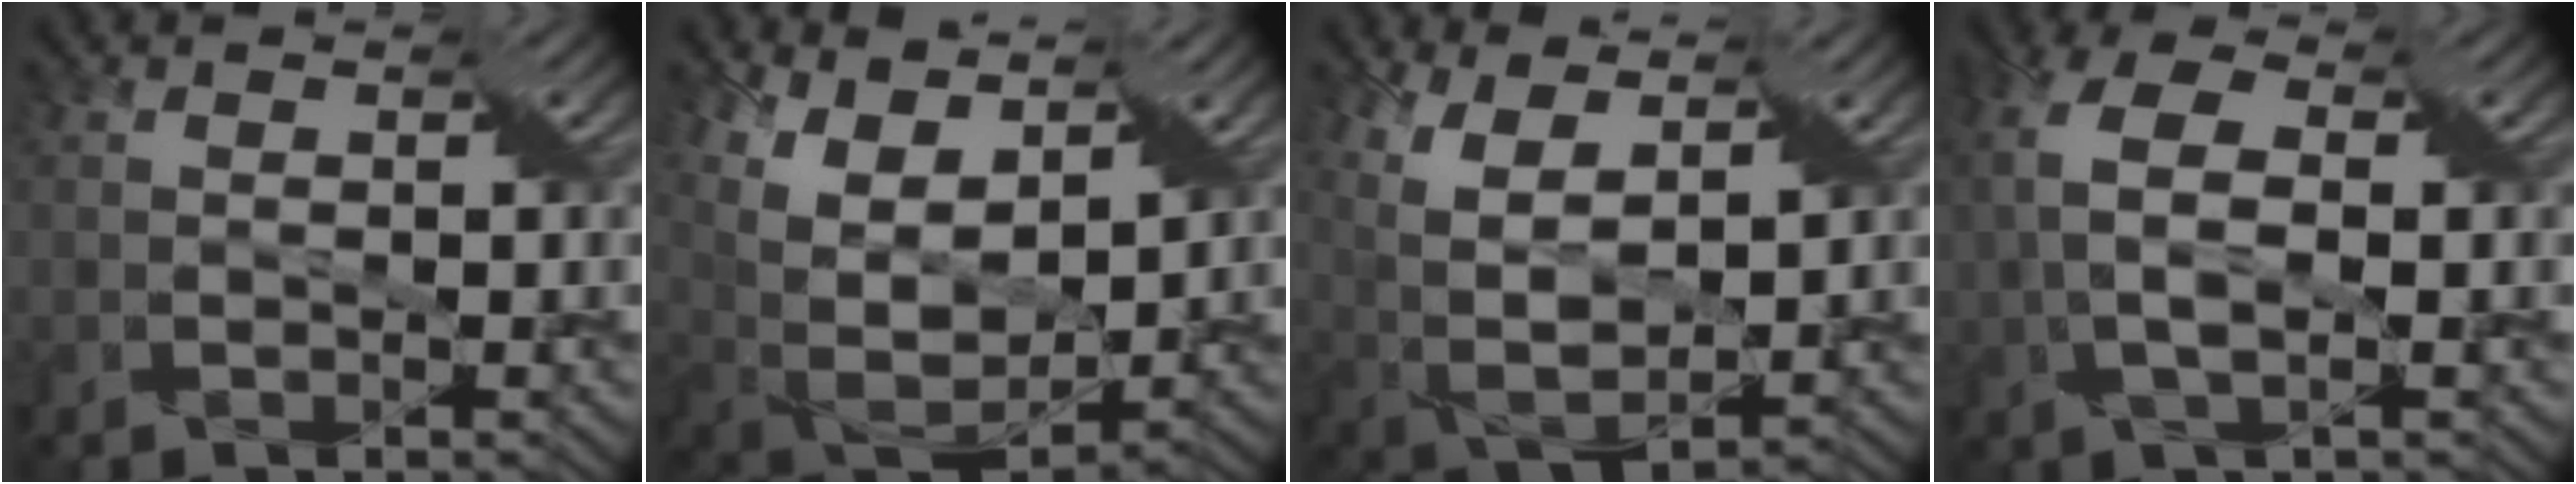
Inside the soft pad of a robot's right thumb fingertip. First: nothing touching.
{"total": 13.8, "force": [7.3, 7.0, 9.4], "torque": [-0.246, 0.035, 0.143]}
{"total": 10.8, "force": [4.5, 4.9, 8.5], "torque": [-0.214, 0.006, 0.090]}
{"total": 6.5, "force": [0.4, 3.0, 5.8], "torque": [-0.143, 0.016, 0.000]}